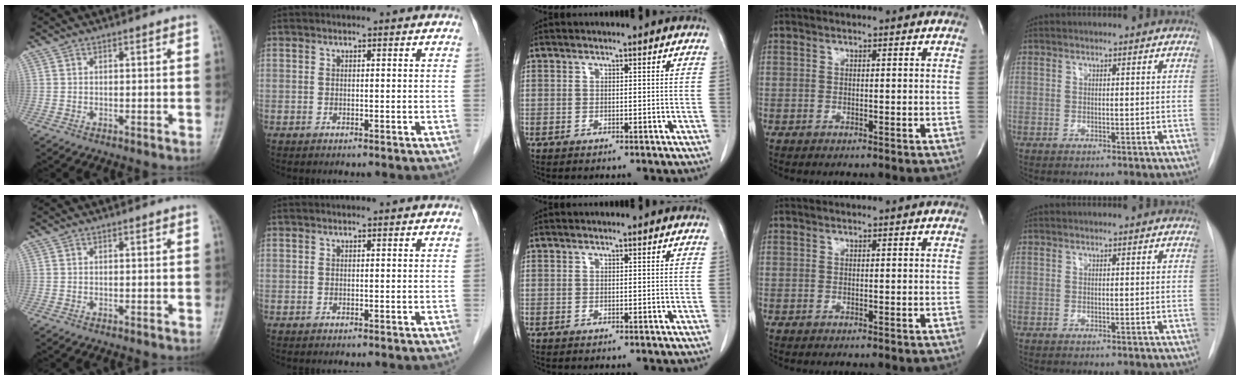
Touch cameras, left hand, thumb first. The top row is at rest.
{}